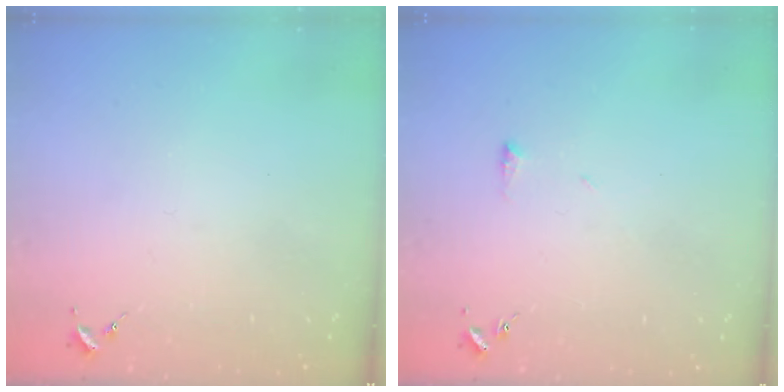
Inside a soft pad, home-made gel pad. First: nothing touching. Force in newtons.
{"total": 4.6, "press": 4.6, "slide": 0.7}